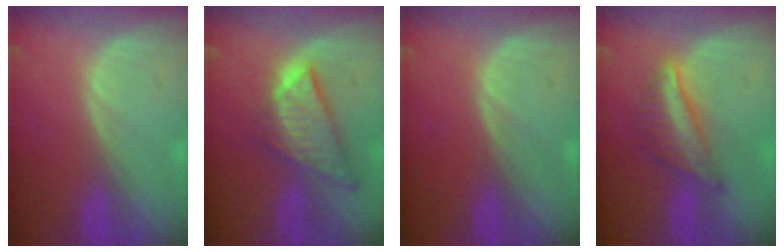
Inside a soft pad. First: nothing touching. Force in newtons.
{"total": 8.6, "press": 7.3, "slide": 4.5}
{"total": 0.0}
{"total": 6.2, "press": 5.9, "slide": 2.0}